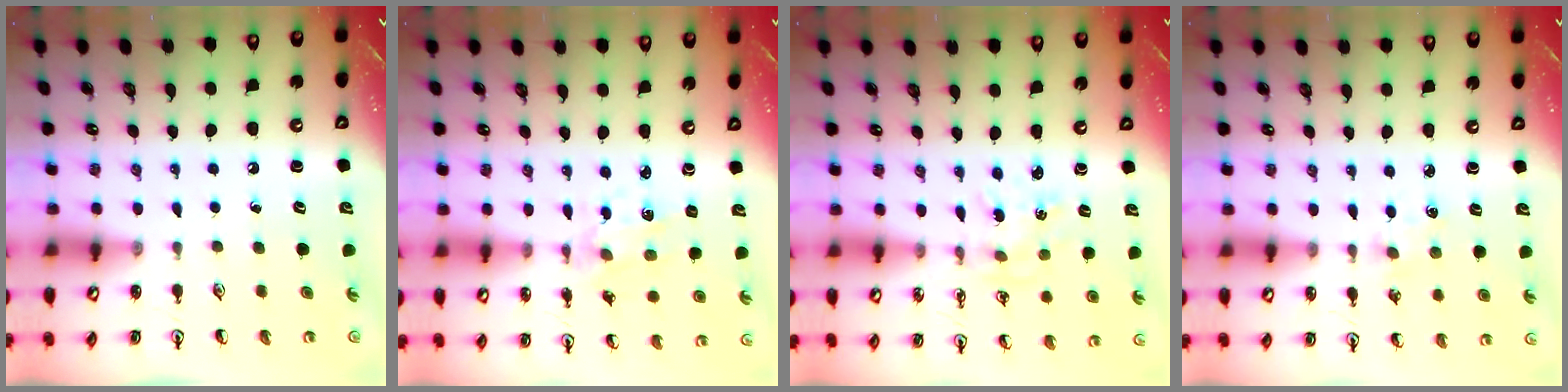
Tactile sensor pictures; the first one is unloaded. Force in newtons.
{"total": 2.0, "press": 1.9, "slide": 0.4}
{"total": 1.5, "press": 1.4, "slide": 0.4}
{"total": 2.2, "press": 2.2, "slide": 0.4}